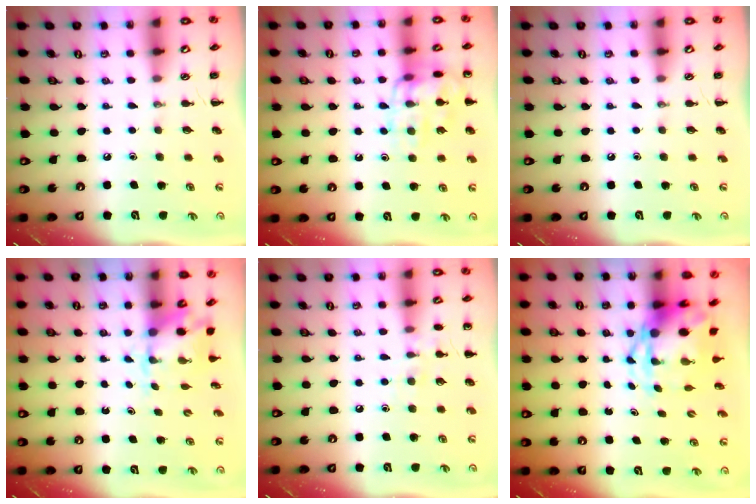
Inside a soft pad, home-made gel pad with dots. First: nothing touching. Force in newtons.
{"total": 13.8, "press": 13.8, "slide": 0.9}
{"total": 0.0}
{"total": 4.1, "press": 4.1, "slide": 0.4}
{"total": 7.1, "press": 6.8, "slide": 1.9}
{"total": 5.2, "press": 5.0, "slide": 1.4}